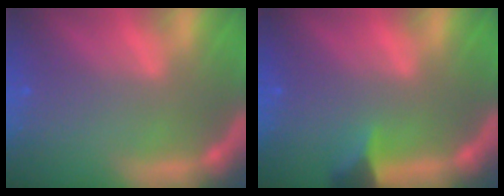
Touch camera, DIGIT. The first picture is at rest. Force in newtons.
{"total": 2.4}